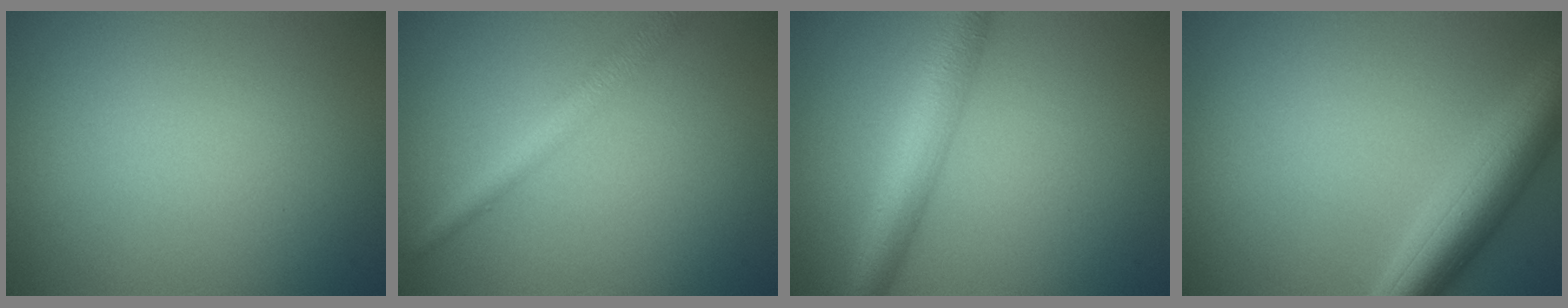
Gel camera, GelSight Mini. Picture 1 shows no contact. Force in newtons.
{"total": 2.8, "press": 2.8, "slide": 0.0}
{"total": 4.8, "press": 4.8, "slide": 0.2}
{"total": 6.1, "press": 6.1, "slide": 0.2}